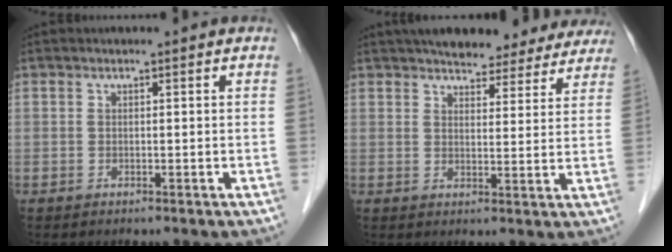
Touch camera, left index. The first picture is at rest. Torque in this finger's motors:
{"motor_torque": [-0.20, -0.37, -0.43, 0.02]}